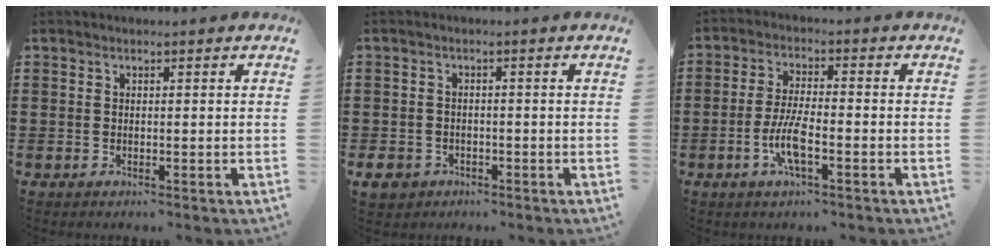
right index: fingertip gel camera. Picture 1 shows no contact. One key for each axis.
{"total": 2.3, "fx": -1.6, "fy": 1.5, "fz": 0.6, "tx": -0.017, "ty": 0.002, "tz": -0.034}
{"total": 6.1, "fx": -2.3, "fy": 1.5, "fz": 5.4, "tx": -0.124, "ty": -0.010, "tz": -0.050}